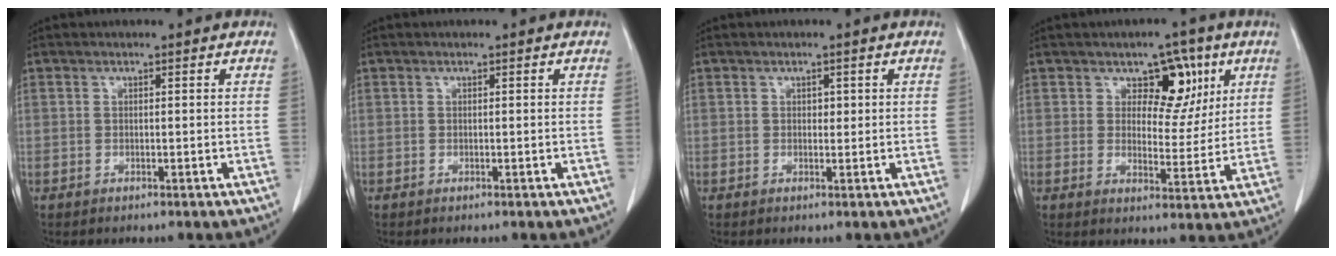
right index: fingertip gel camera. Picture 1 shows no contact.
{"total": 0.0}
{"total": 1.0, "force": [0.3, 0.7, 0.6], "torque": [-0.006, 0.000, 0.003]}
{"total": 7.3, "force": [3.5, 4.4, 4.7], "torque": [-0.052, 0.006, 0.051]}